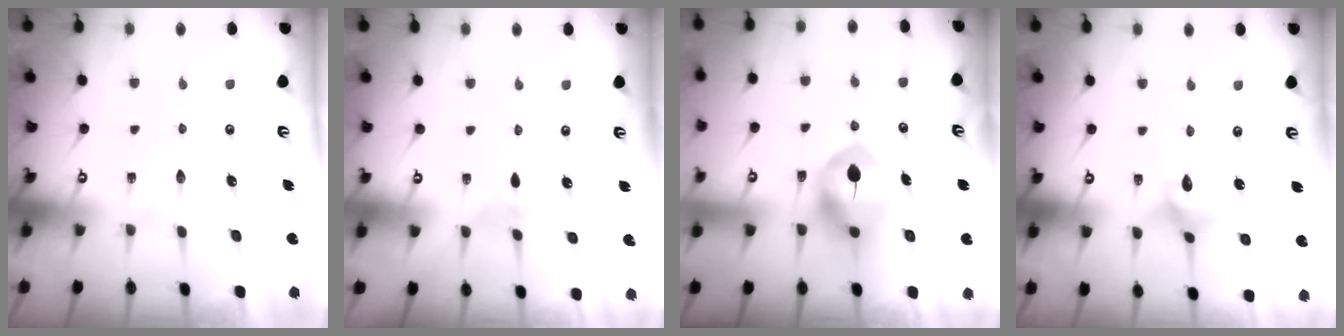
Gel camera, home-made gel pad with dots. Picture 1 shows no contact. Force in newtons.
{"total": 1.4, "press": 1.4, "slide": 0.3}
{"total": 9.7, "press": 9.7, "slide": 0.8}
{"total": 4.2, "press": 4.2, "slide": 0.4}